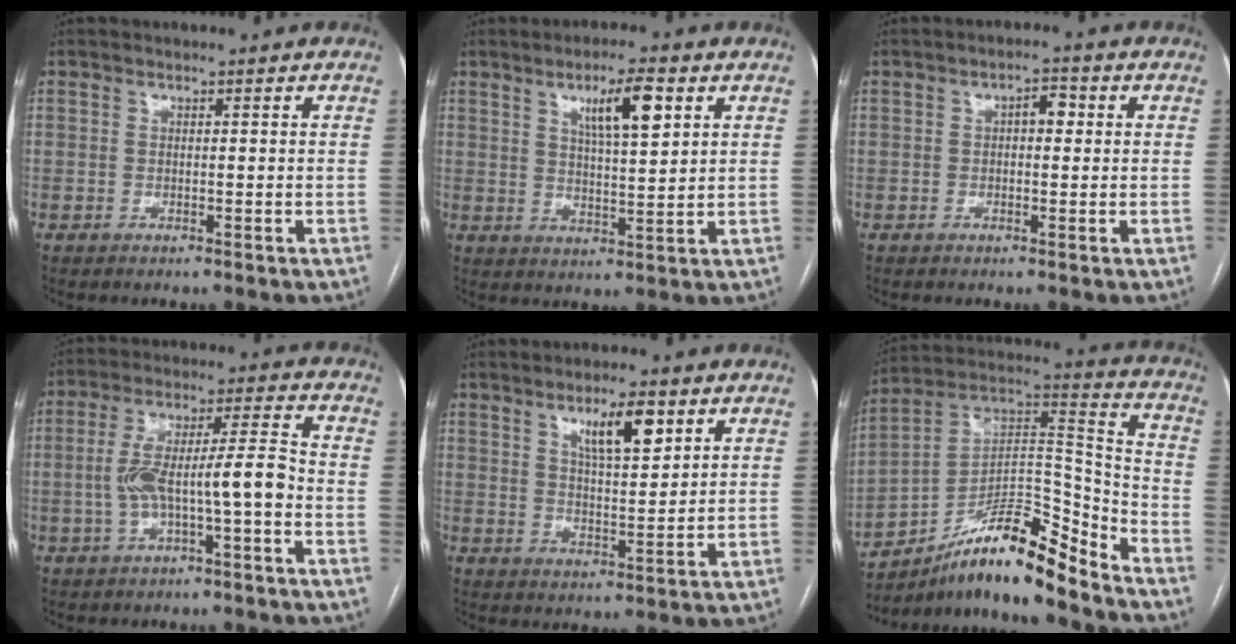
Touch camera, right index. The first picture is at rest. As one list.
[{"total": 7.9, "force": [3.7, 1.4, 6.8], "torque": [-0.118, 0.004, 0.063]}, {"total": 2.8, "force": [0.4, 1.4, 2.4], "torque": [-0.035, 0.014, 0.004]}, {"total": 9.9, "force": [-2.5, 1.2, 9.5], "torque": [-0.180, 0.031, -0.039]}, {"total": 7.6, "force": [4.0, 1.8, 6.1], "torque": [-0.105, -0.001, 0.071]}, {"total": 16.9, "force": [-13.1, 2.3, 10.4], "torque": [-0.171, 0.040, -0.222]}]